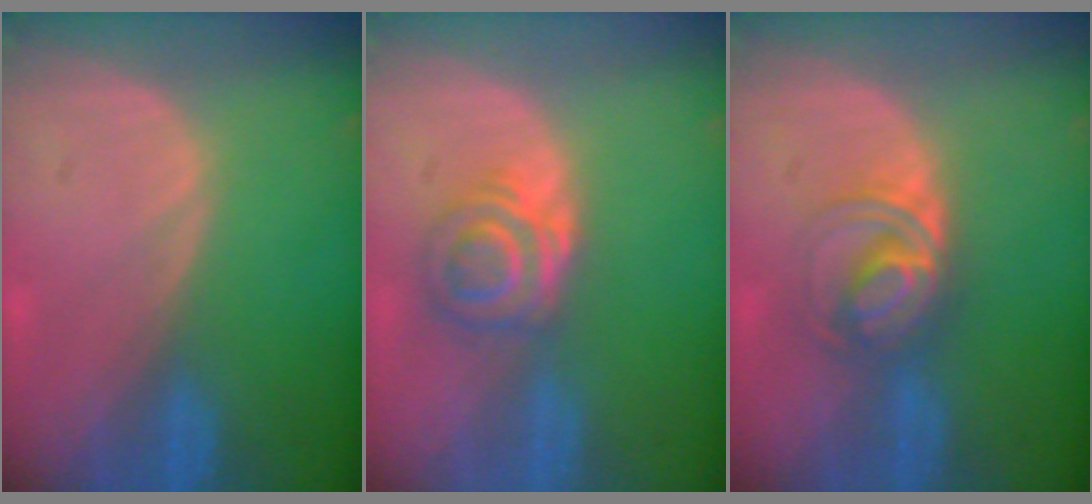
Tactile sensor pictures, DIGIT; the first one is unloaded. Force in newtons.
{"total": 5.4, "press": 5.1, "slide": 1.6}
{"total": 6.0, "press": 5.6, "slide": 2.2}